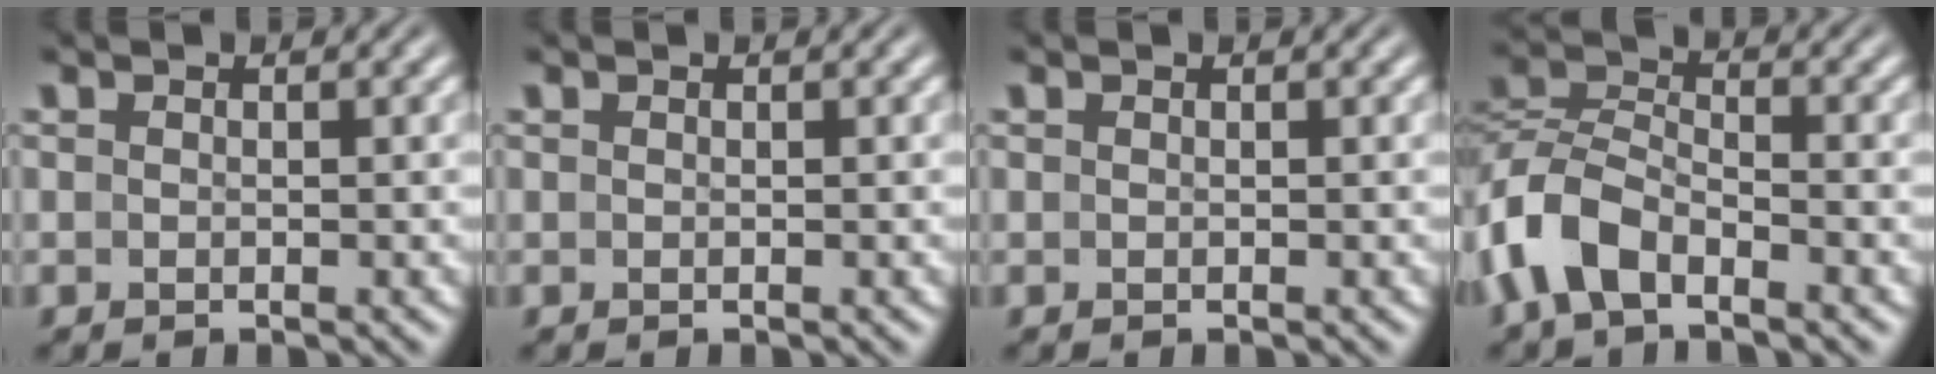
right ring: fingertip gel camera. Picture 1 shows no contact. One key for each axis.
{"total": 0.0}
{"total": 0.0}
{"total": 5.5, "fx": -2.5, "fy": 3.8, "fz": 3.0, "tx": -0.085, "ty": -0.015, "tz": -0.043}